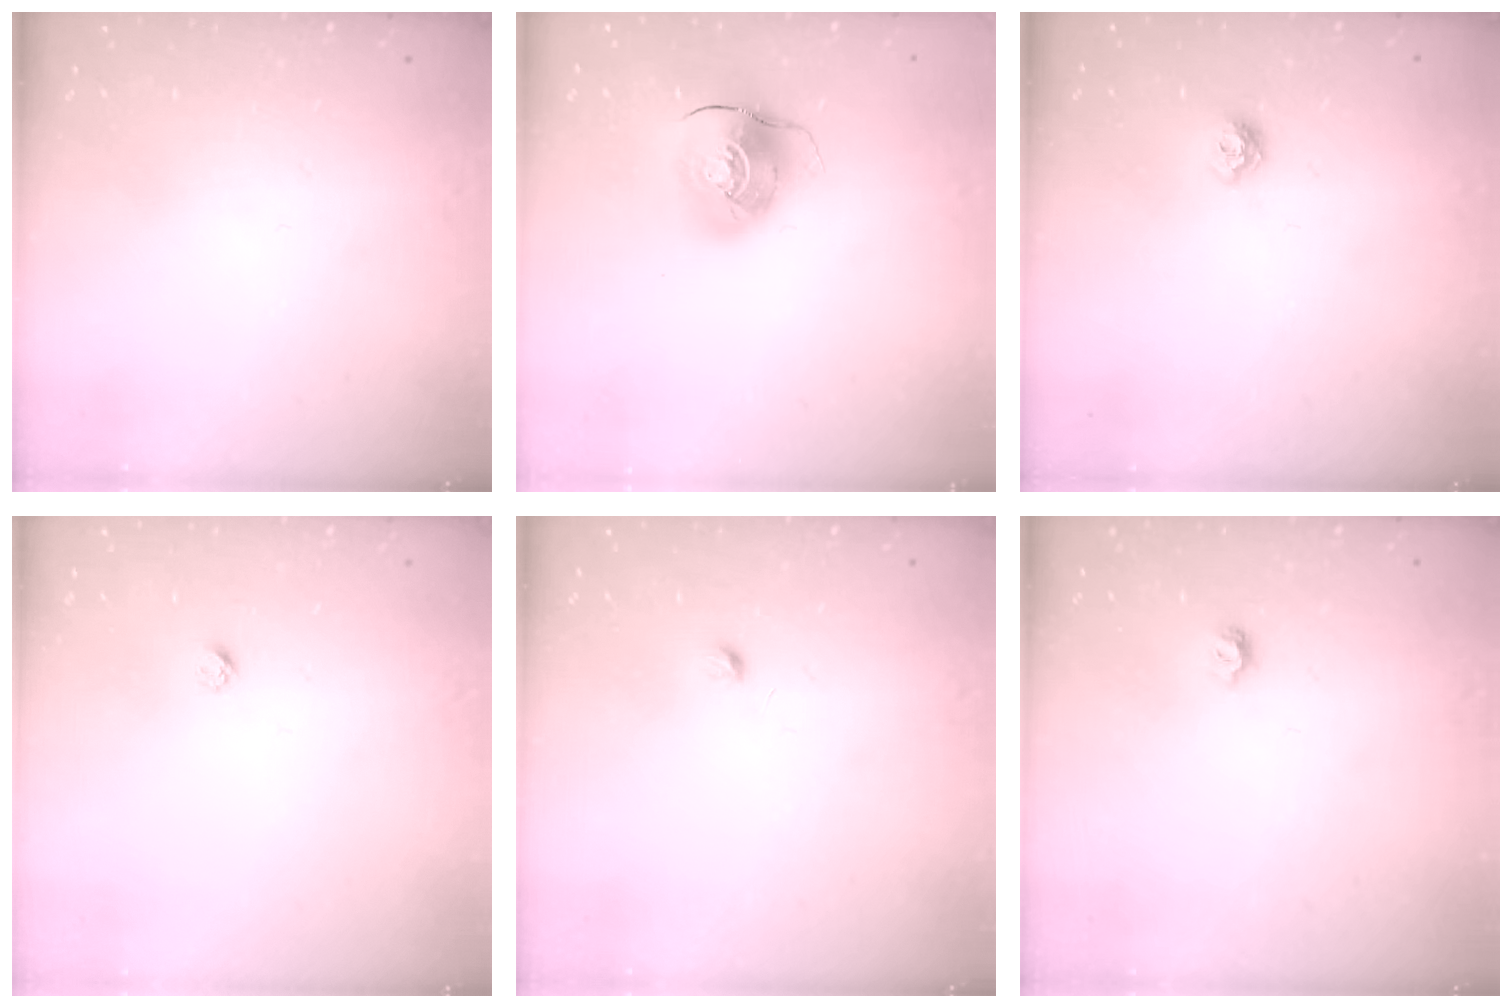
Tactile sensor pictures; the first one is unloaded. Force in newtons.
{"total": 10.2, "press": 10.1, "slide": 1.3}
{"total": 6.8, "press": 6.7, "slide": 1.0}
{"total": 2.3, "press": 2.3, "slide": 0.2}
{"total": 3.2, "press": 3.1, "slide": 0.5}
{"total": 5.5, "press": 5.5, "slide": 0.5}